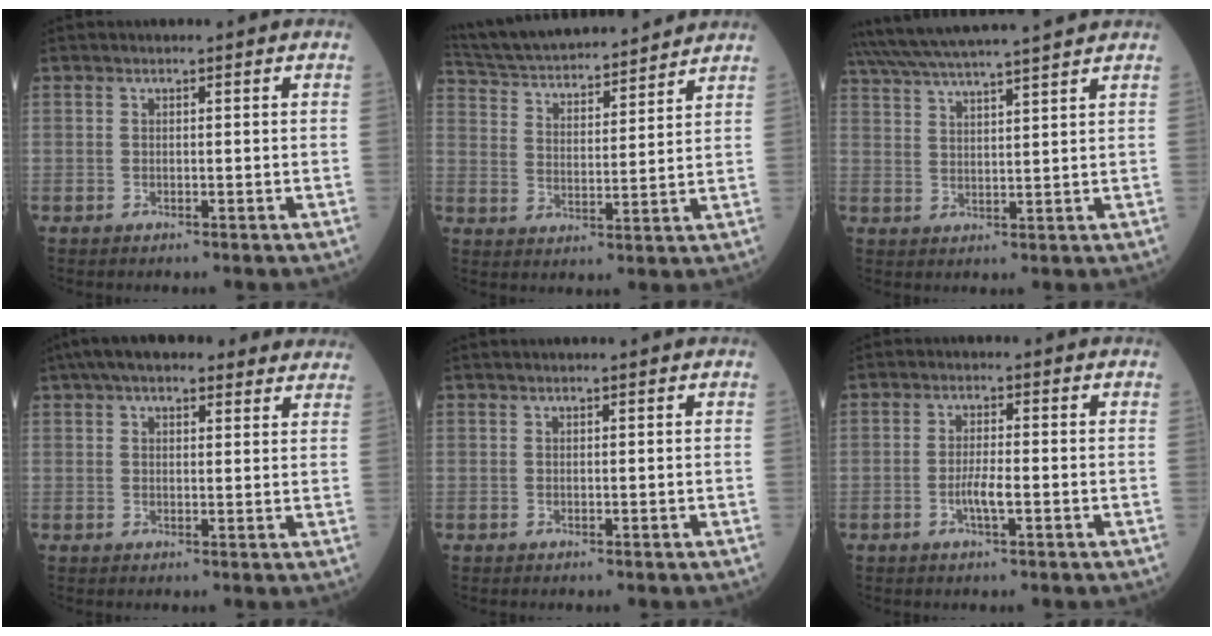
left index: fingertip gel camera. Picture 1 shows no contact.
{"total": 20.3, "force": [18.6, 3.4, 7.3], "torque": [-0.130, 0.033, 0.289]}
{"total": 19.6, "force": [18.0, 0.2, 7.9], "torque": [-0.141, 0.015, 0.267]}
{"total": 14.8, "force": [12.1, 4.4, 7.3], "torque": [-0.099, 0.052, 0.159]}
{"total": 2.3, "force": [2.1, 0.1, 1.1], "torque": [-0.003, 0.024, 0.029]}
{"total": 2.8, "force": [-1.0, 0.2, 2.6], "torque": [-0.046, -0.003, -0.020]}